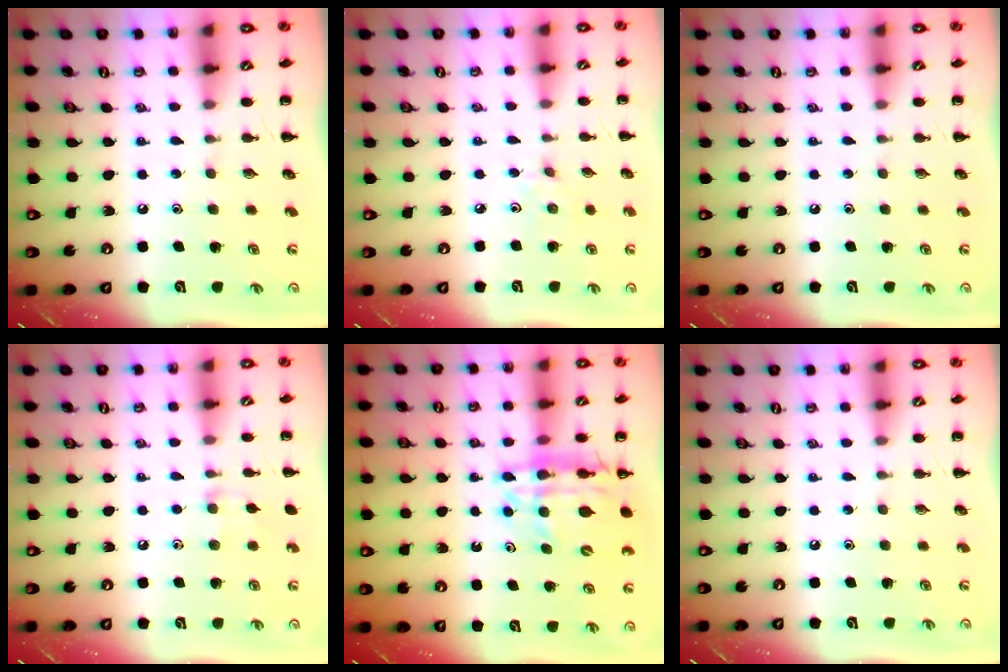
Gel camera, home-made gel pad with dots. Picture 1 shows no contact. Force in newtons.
{"total": 2.5, "press": 2.3, "slide": 0.9}
{"total": 0.0}
{"total": 6.6, "press": 6.4, "slide": 1.7}
{"total": 15.0, "press": 14.4, "slide": 4.2}
{"total": 0.0}